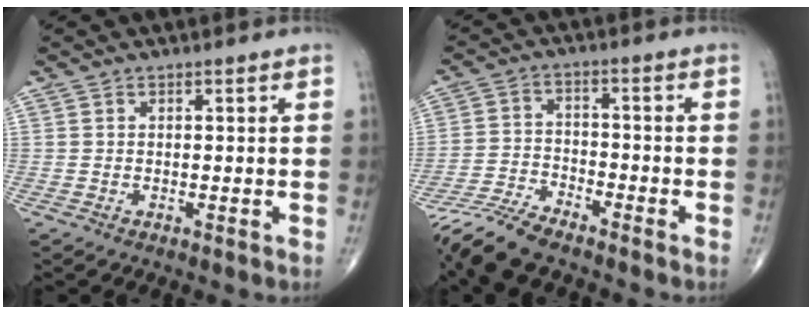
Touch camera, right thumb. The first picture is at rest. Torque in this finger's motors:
{"motor_torque": [2.09, 1.38, 0.14, -0.78, 0.03]}